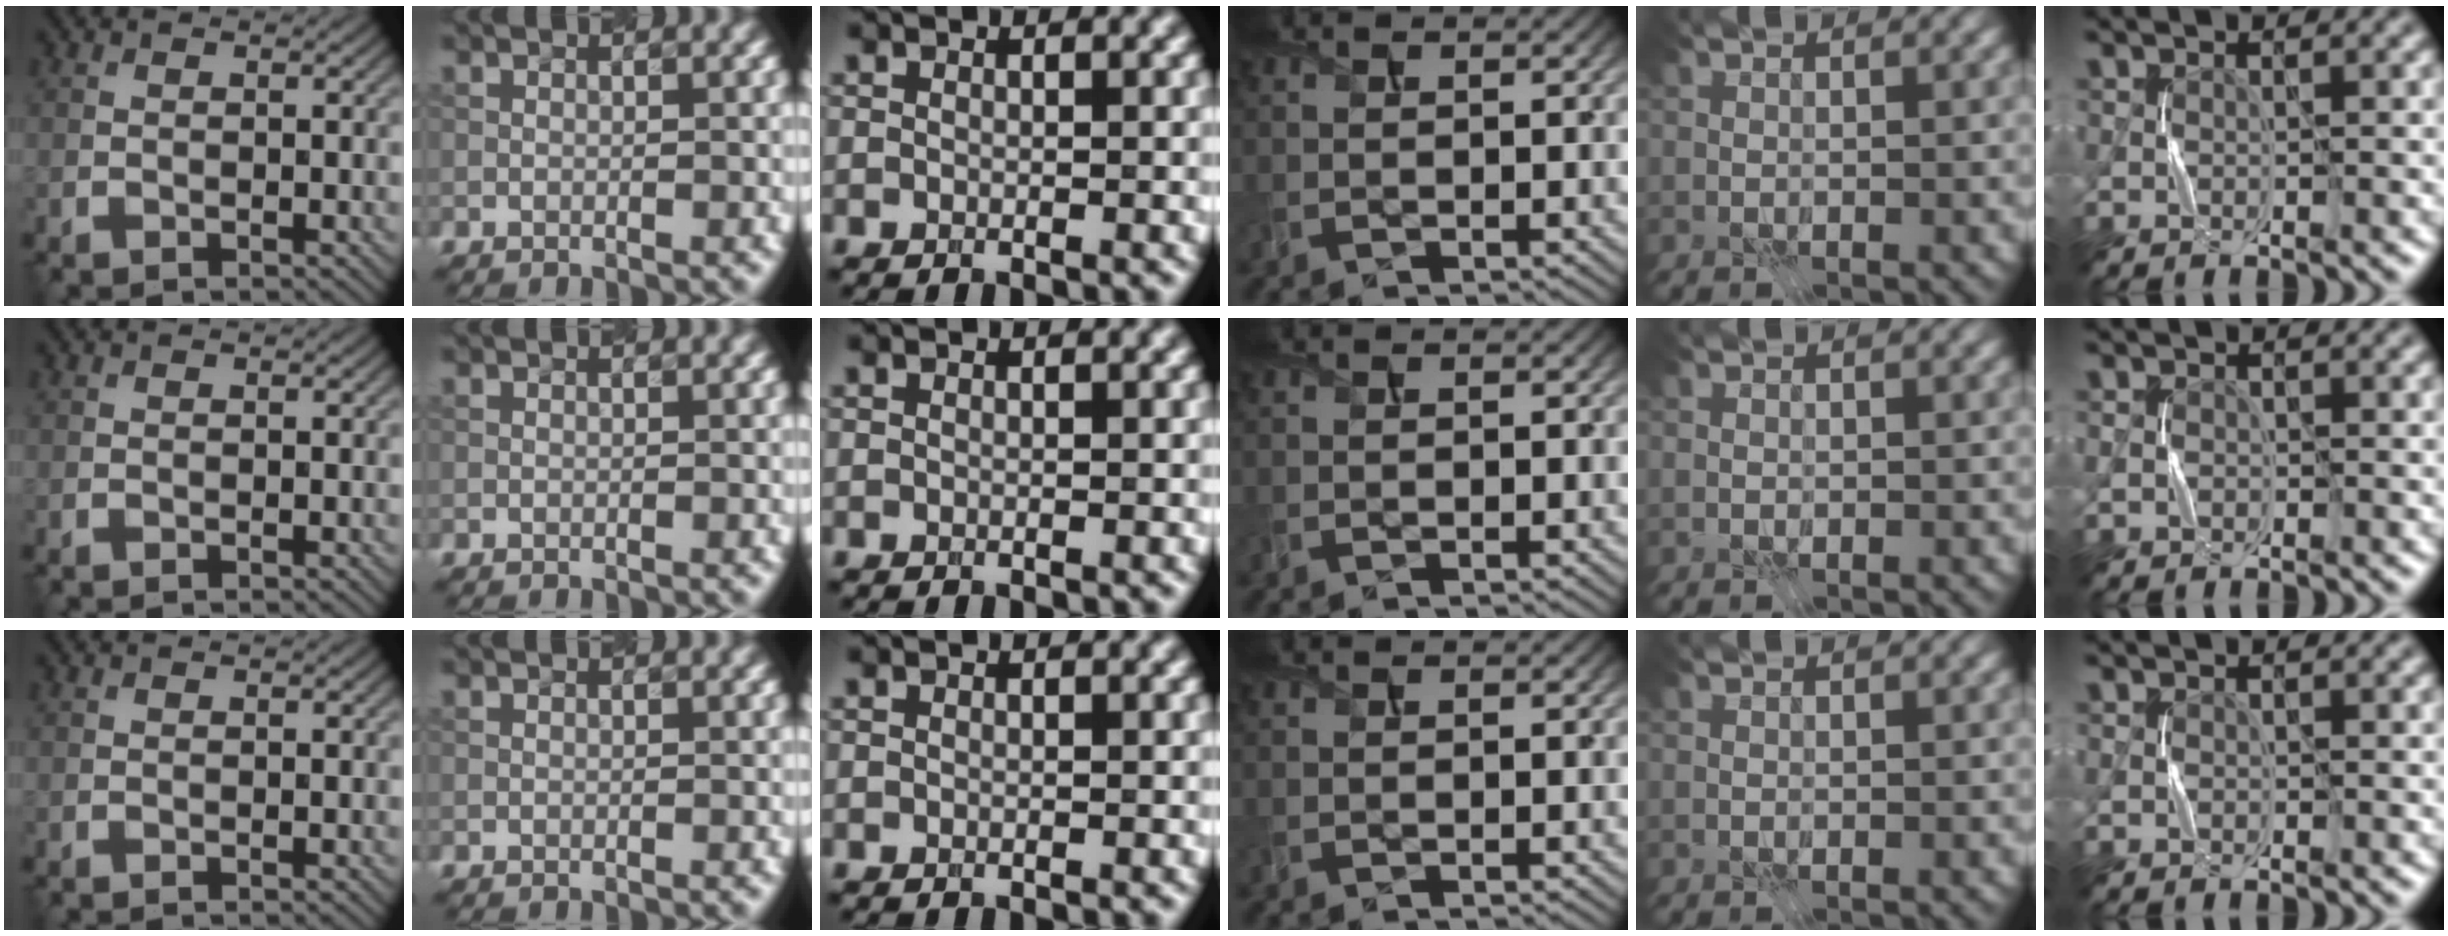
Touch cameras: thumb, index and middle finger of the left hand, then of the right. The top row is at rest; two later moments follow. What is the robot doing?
{"motion": "press", "object": "gel pad"}